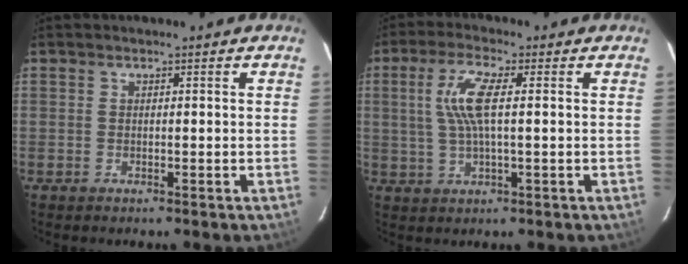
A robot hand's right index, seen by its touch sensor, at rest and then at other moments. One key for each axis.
{"total": 7.5, "fx": 1.1, "fy": 1.6, "fz": 7.3, "tx": -0.149, "ty": 0.006, "tz": 0.025}